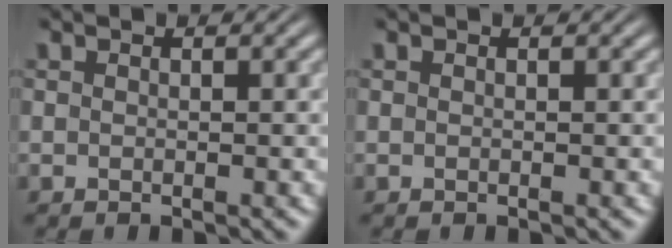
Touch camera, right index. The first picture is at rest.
{"total": 0.0}